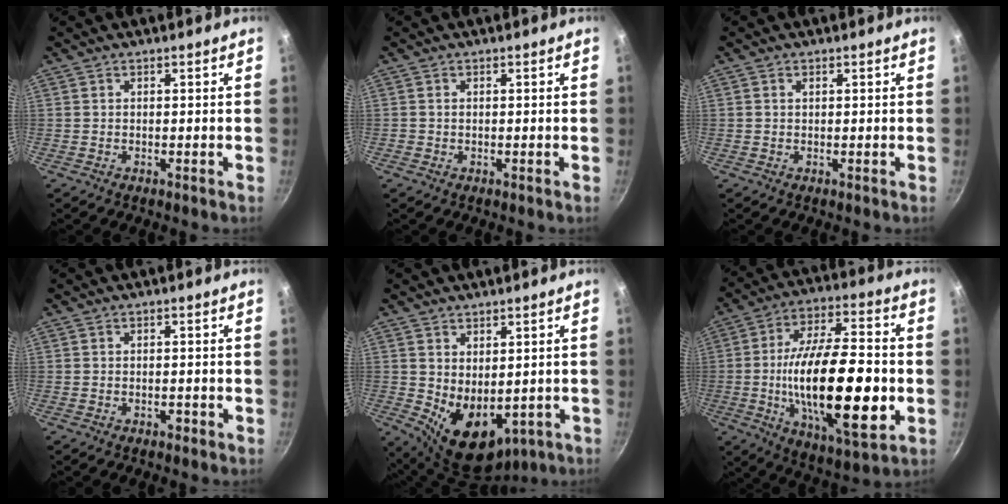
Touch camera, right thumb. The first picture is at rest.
{"total": 0.5, "force": [0.1, 0.5, 0.2], "torque": [-0.002, 0.002, 0.001]}
{"total": 0.7, "force": [0.3, 0.5, 0.5], "torque": [-0.006, 0.003, 0.005]}
{"total": 0.9, "force": [-0.6, 0.4, 0.5], "torque": [-0.008, 0.004, -0.006]}
{"total": 10.1, "force": [-0.2, 6.7, 7.5], "torque": [-0.091, -0.024, 0.023]}
{"total": 26.0, "force": [-3.8, 10.0, 23.6], "torque": [-0.391, 0.009, -0.060]}